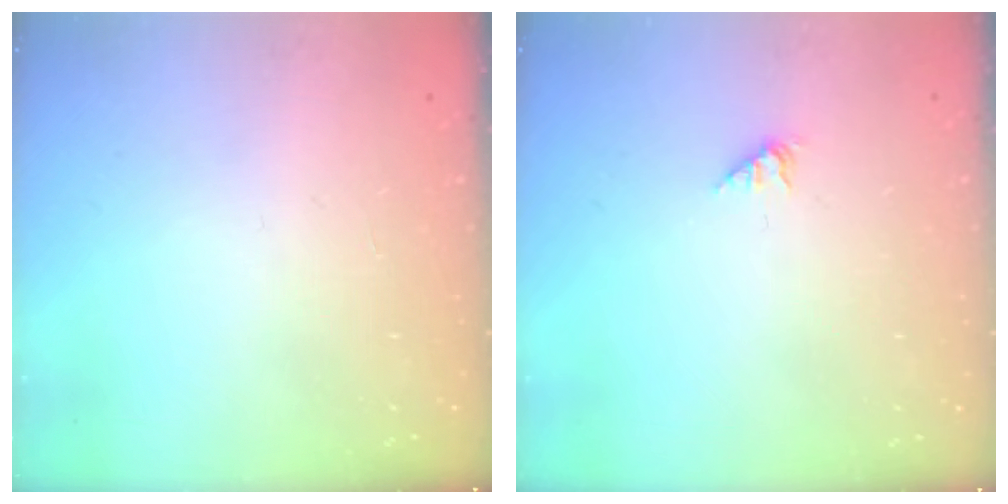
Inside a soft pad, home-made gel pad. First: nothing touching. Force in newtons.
{"total": 1.5, "press": 1.4, "slide": 0.3}